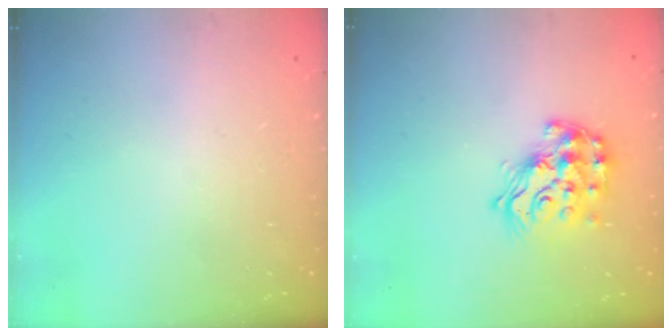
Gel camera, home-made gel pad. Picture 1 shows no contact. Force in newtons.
{"total": 16.9, "press": 16.9, "slide": 1.0}